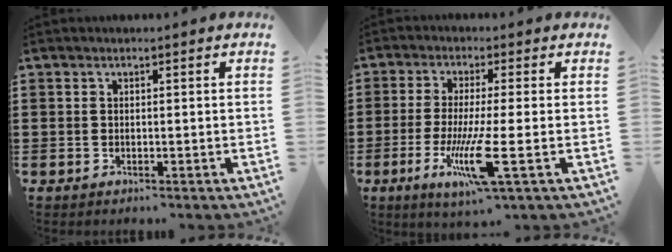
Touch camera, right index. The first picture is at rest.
{"total": 9.8, "force": [-2.9, 0.5, 9.3], "torque": [-0.193, -0.030, -0.055]}